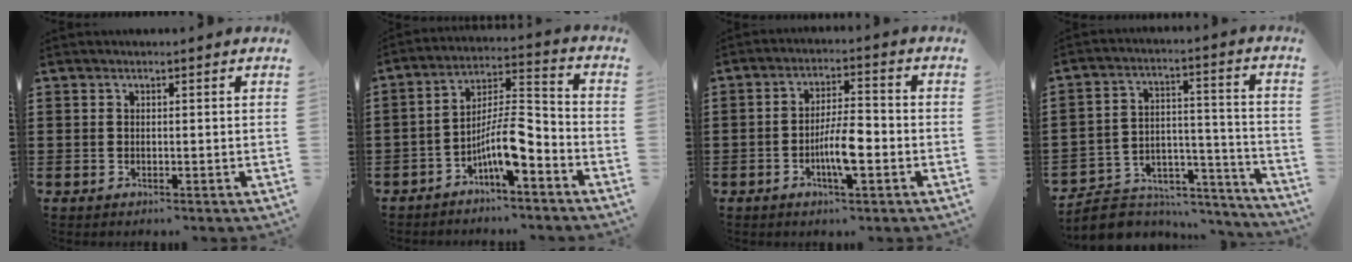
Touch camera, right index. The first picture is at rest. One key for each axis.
{"total": 9.2, "fx": -5.3, "fy": 2.2, "fz": 7.2, "tx": -0.147, "ty": -0.003, "tz": -0.103}
{"total": 6.7, "fx": -2.1, "fy": 1.8, "fz": 6.1, "tx": -0.117, "ty": -0.001, "tz": -0.041}
{"total": 5.3, "fx": -4.5, "fy": 2.6, "fz": 0.8, "tx": -0.019, "ty": 0.011, "tz": -0.087}